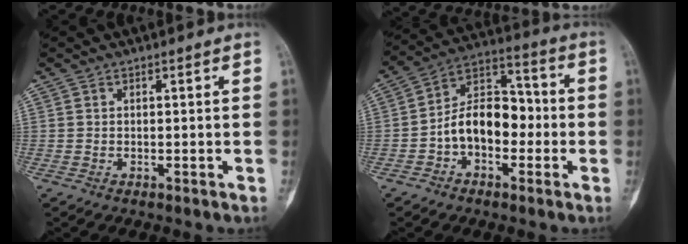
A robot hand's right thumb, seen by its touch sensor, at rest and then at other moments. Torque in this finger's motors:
{"motor_torque": [0.14, 0.14, 0.44, -0.42, 0.21]}